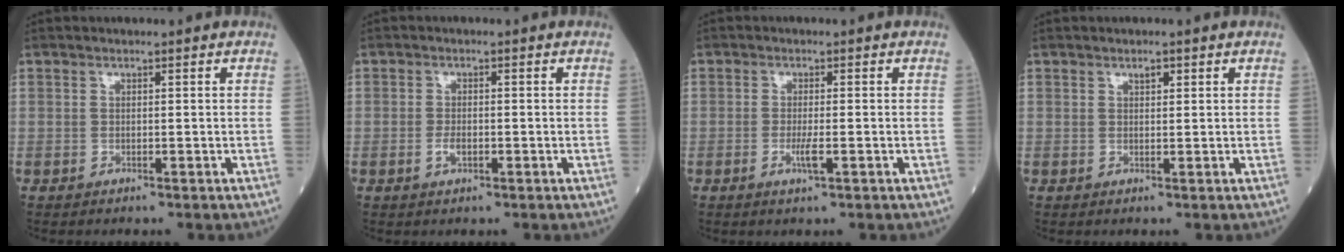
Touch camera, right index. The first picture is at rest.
{"total": 1.8, "force": [-0.6, 0.8, 1.5], "torque": [-0.031, 0.001, -0.010]}
{"total": 2.4, "force": [-0.8, 0.1, 2.2], "torque": [-0.046, -0.004, -0.016]}
{"total": 1.1, "force": [0.7, 0.4, 0.7], "torque": [-0.011, -0.001, 0.010]}